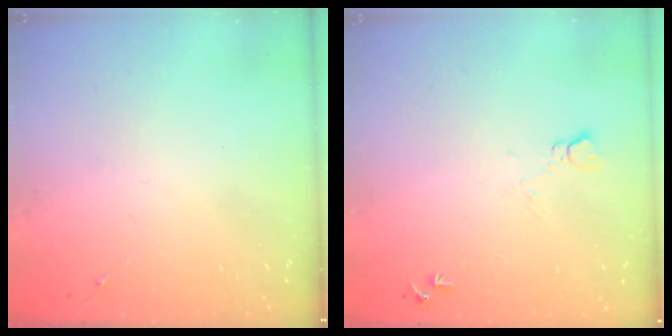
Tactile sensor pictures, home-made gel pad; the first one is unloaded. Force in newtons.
{"total": 6.6, "press": 6.6, "slide": 0.7}